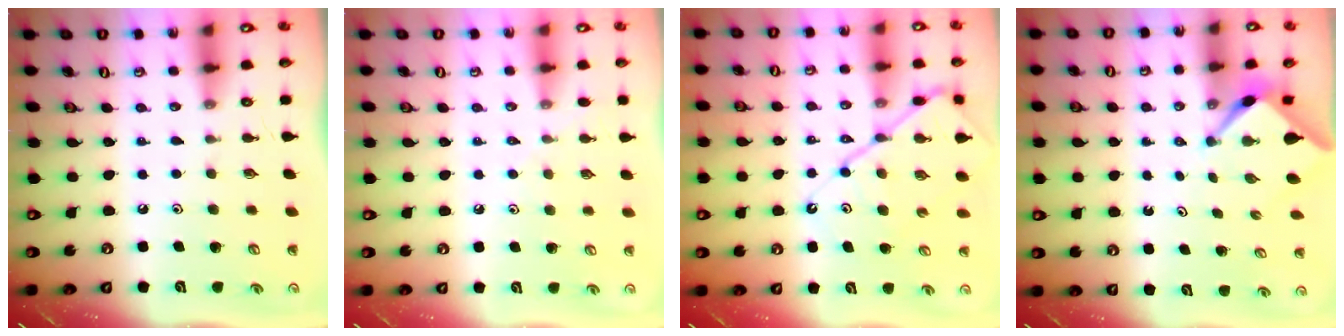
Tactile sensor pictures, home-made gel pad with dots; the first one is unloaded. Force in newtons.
{"total": 5.6, "press": 5.5, "slide": 0.9}
{"total": 12.4, "press": 12.4, "slide": 1.2}
{"total": 2.5, "press": 2.5, "slide": 0.3}